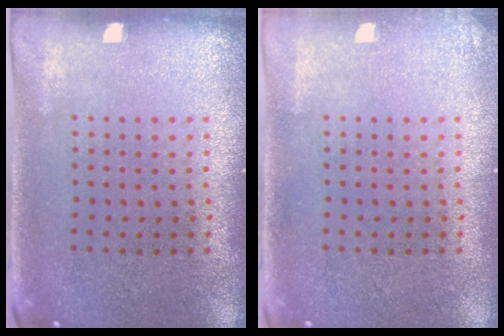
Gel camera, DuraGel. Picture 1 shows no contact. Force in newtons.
{"total": 0.6, "press": 0.6, "slide": 0.0}